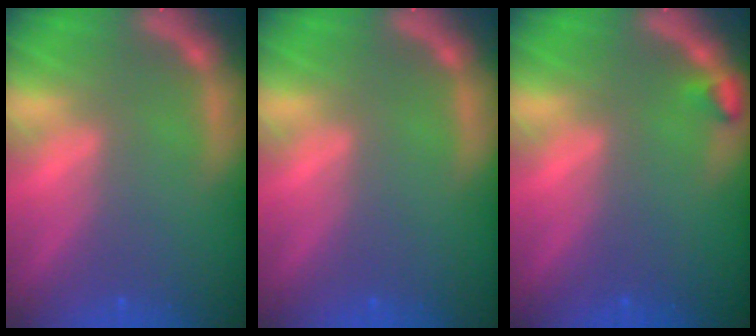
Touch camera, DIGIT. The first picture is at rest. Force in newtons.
{"total": 0.0}
{"total": 0.9}